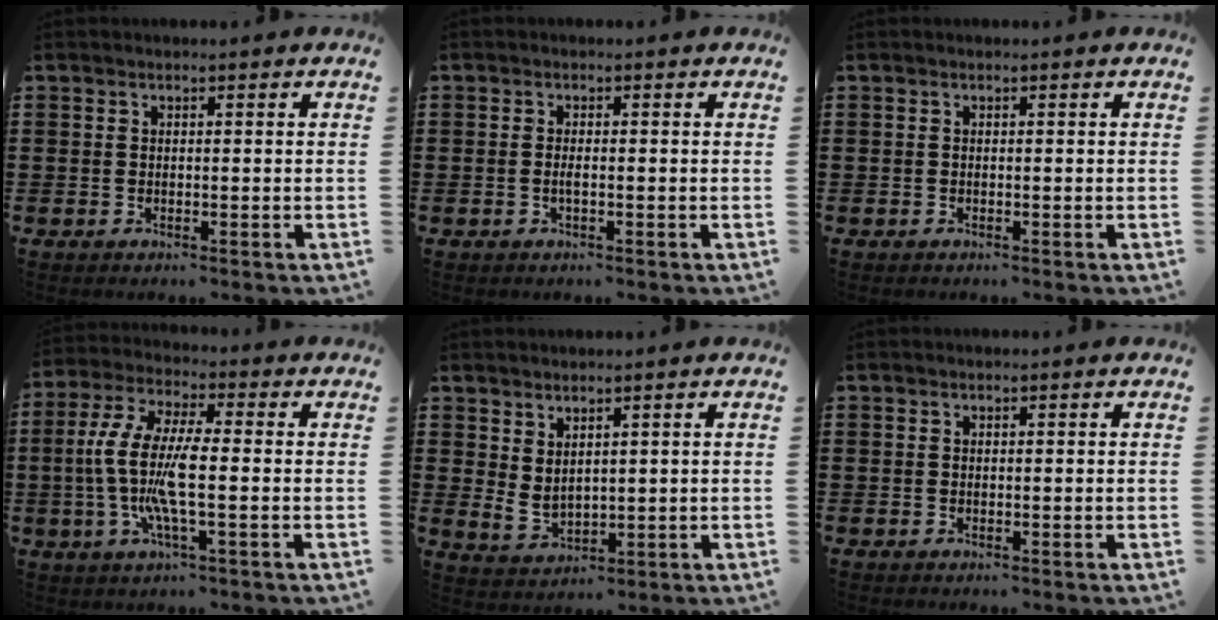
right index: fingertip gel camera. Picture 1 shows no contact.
{"total": 1.0, "force": [-0.3, 0.1, 1.0], "torque": [-0.018, -0.001, -0.004]}
{"total": 0.0}
{"total": 9.6, "force": [-1.6, 2.3, 9.2], "torque": [-0.221, -0.020, -0.042]}
{"total": 2.6, "force": [1.9, 1.3, 1.2], "torque": [-0.028, -0.001, 0.037]}
{"total": 0.0}